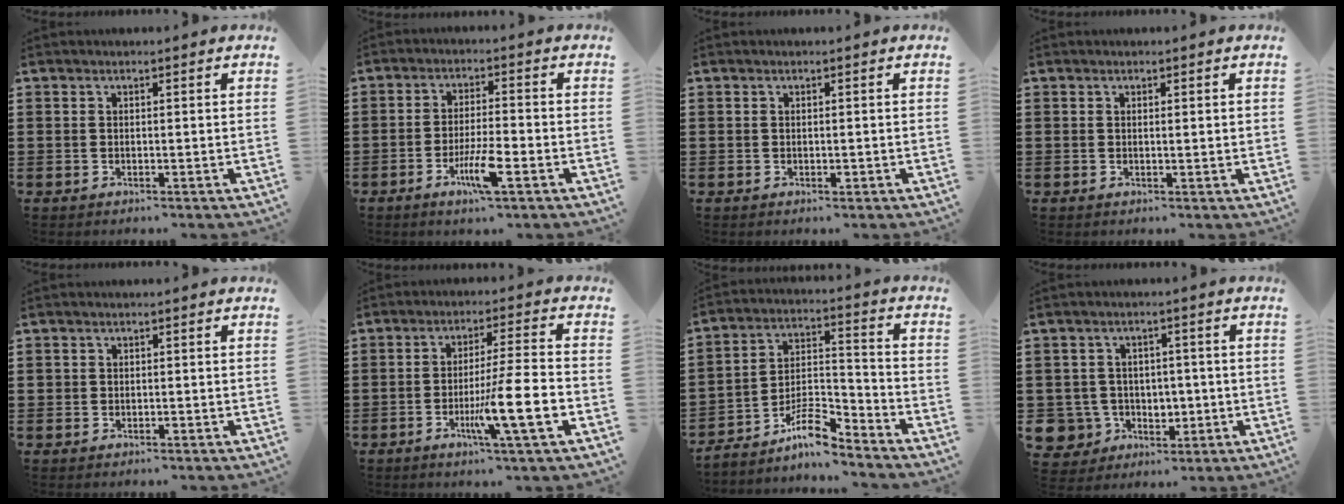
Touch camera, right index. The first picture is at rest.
{"total": 6.6, "force": [-3.0, 1.1, 5.7], "torque": [-0.110, -0.007, -0.055]}
{"total": 0.6, "force": [-0.2, 0.3, 0.5], "torque": [-0.010, -0.002, -0.003]}
{"total": 0.5, "force": [0.2, 0.0, 0.5], "torque": [-0.010, -0.001, 0.003]}
{"total": 0.7, "force": [-0.2, 0.6, 0.2], "torque": [-0.006, 0.002, -0.004]}
{"total": 10.3, "force": [-3.6, 0.4, 9.6], "torque": [-0.169, -0.009, -0.065]}
{"total": 8.6, "force": [-6.7, 2.9, 4.6], "torque": [-0.083, 0.019, -0.126]}
{"total": 6.3, "force": [-0.8, 6.2, 1.2], "torque": [-0.060, 0.007, -0.009]}